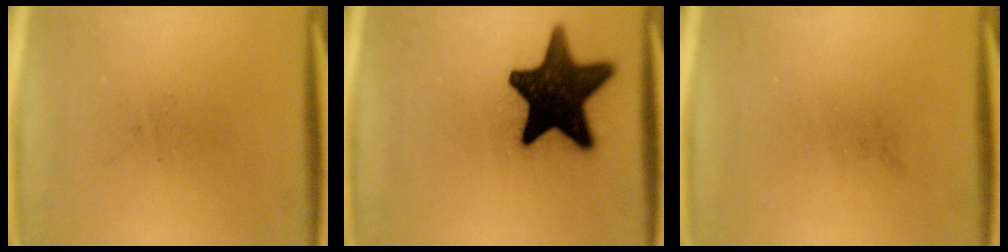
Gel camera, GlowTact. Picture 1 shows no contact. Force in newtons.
{"total": 18.1}
{"total": 0.0}